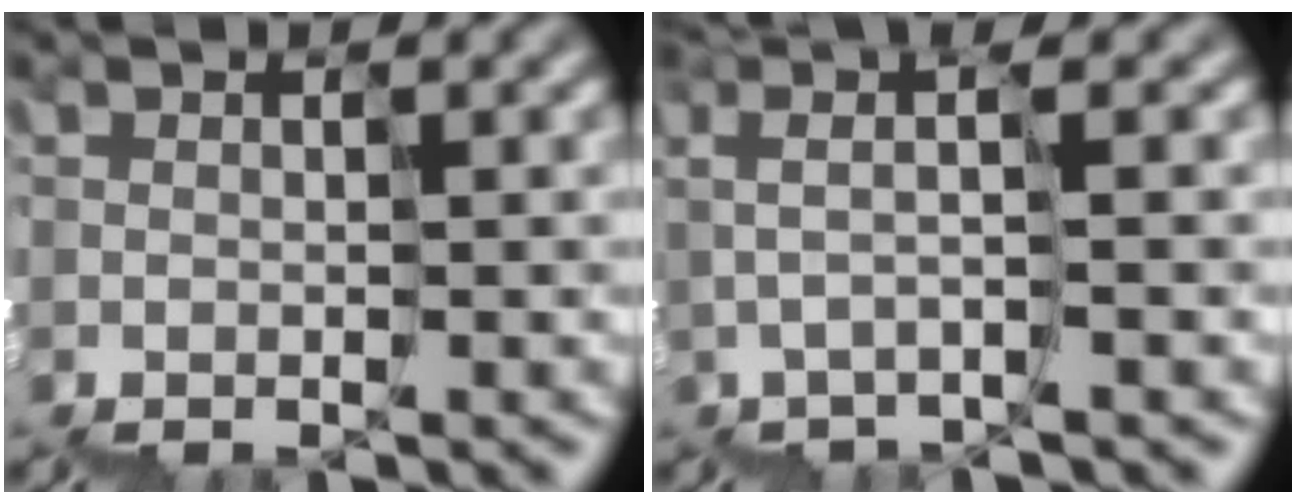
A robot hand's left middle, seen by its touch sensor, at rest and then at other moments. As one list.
[{"total": 1.8, "force": [0.3, 0.3, 1.8], "torque": [-0.043, 0.017, 0.003]}]